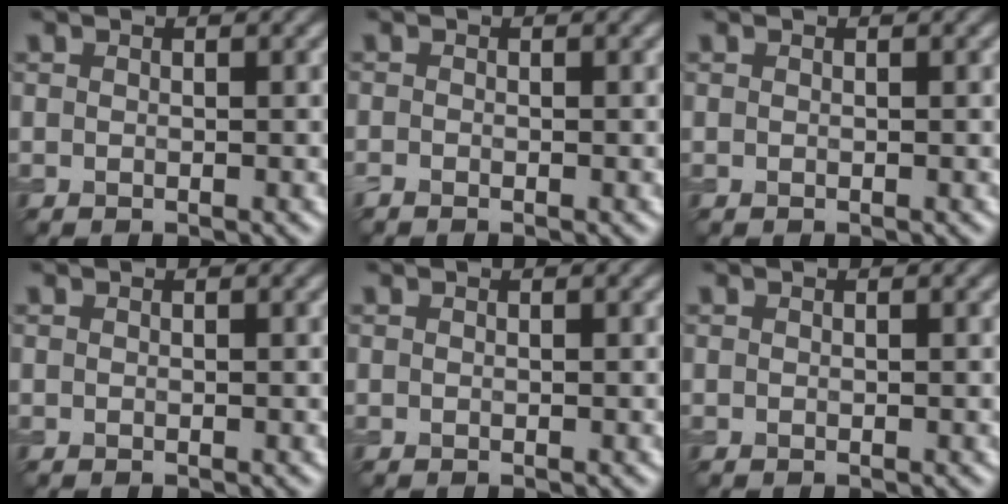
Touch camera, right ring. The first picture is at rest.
{"total": 0.5, "force": [-0.5, 0.1, 0.2], "torque": [-0.004, -0.004, -0.011]}
{"total": 0.0}
{"total": 0.0}
{"total": 0.0}
{"total": 0.0}